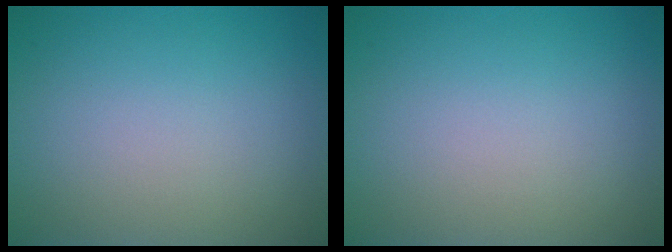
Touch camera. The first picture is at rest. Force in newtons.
{"total": 0.0}